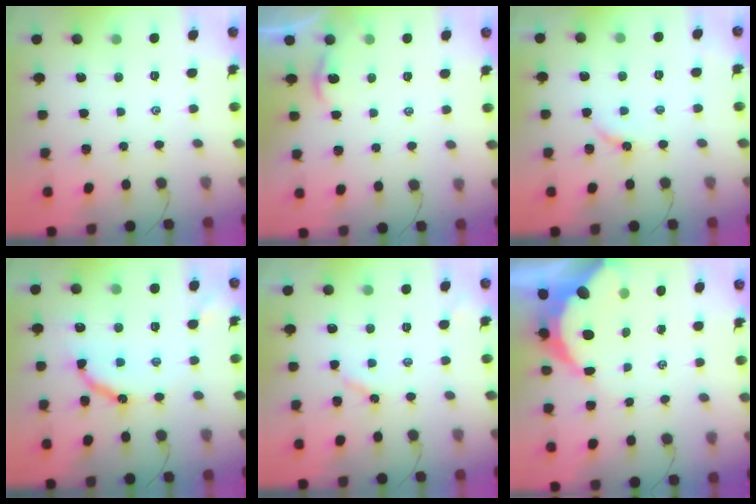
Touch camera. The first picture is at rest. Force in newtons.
{"total": 1.2, "press": 1.2, "slide": 0.1}
{"total": 3.0, "press": 2.9, "slide": 0.5}
{"total": 9.6, "press": 9.5, "slide": 0.9}
{"total": 2.9, "press": 2.9, "slide": 0.4}
{"total": 8.4, "press": 8.4, "slide": 0.9}